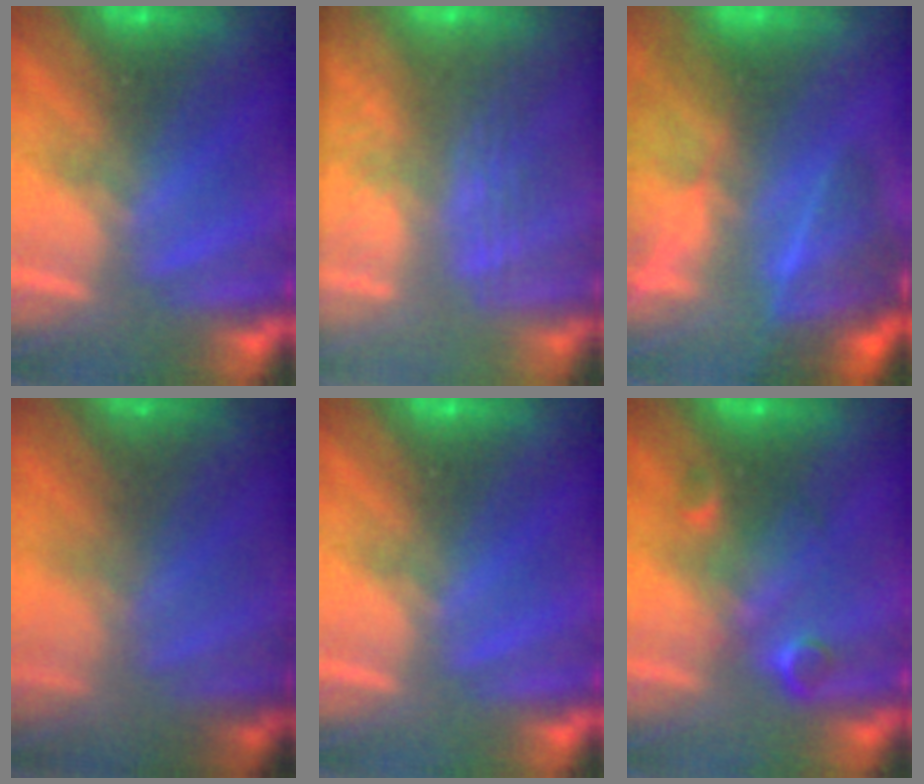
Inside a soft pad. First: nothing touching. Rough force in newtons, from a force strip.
{"total": 2.8}
{"total": 8.6}
{"total": 7.8}
{"total": 0.0}
{"total": 2.9}